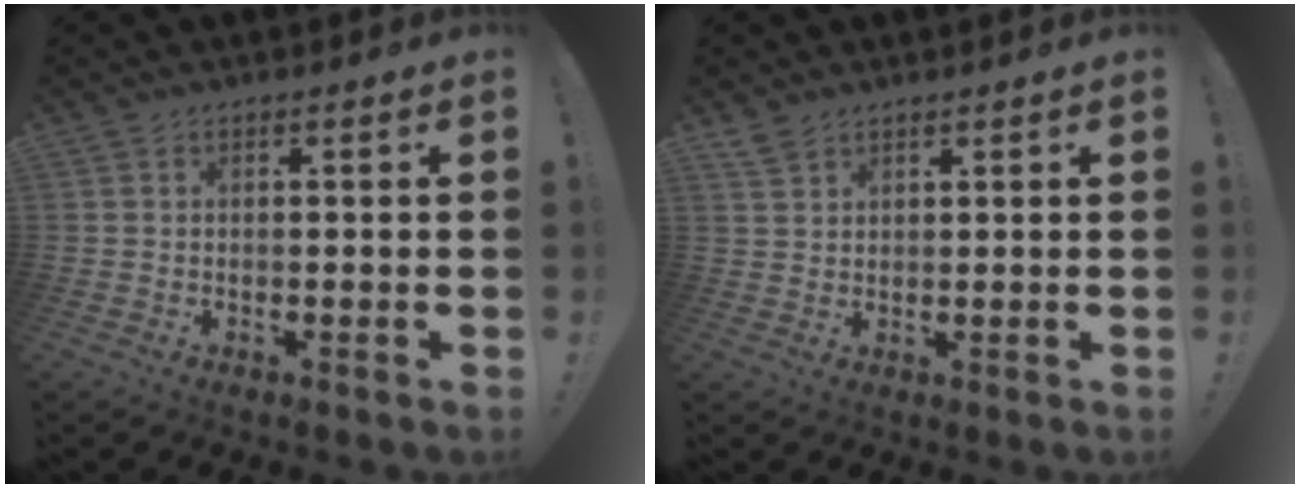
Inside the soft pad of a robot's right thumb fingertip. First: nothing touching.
{"total": 2.9, "force": [2.4, 1.2, 1.0], "torque": [-0.023, -0.013, 0.047]}